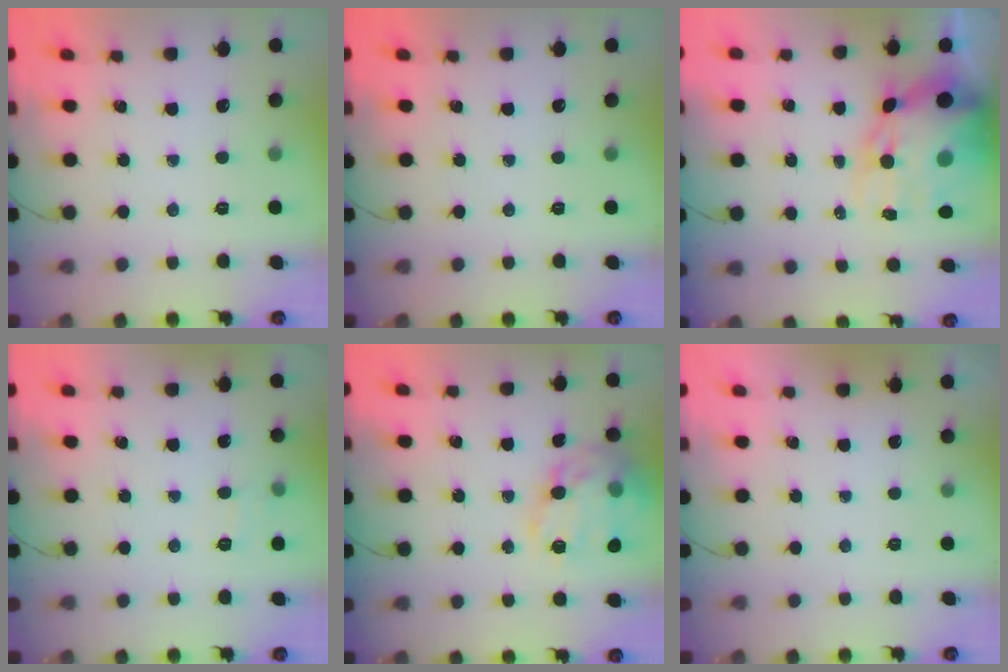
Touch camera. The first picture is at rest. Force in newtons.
{"total": 0.0}
{"total": 15.9, "press": 15.5, "slide": 3.9}
{"total": 6.9, "press": 6.7, "slide": 1.6}
{"total": 19.7, "press": 19.6, "slide": 2.1}
{"total": 1.9, "press": 1.9, "slide": 0.3}